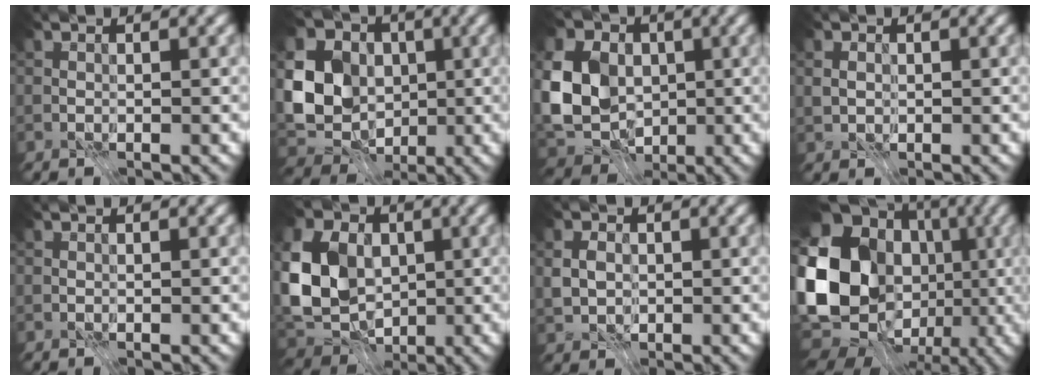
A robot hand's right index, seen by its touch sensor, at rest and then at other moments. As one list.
[{"total": 12.9, "force": [0.7, 10.7, 7.2], "torque": [-0.162, -0.003, 0.000]}, {"total": 12.2, "force": [0.8, 9.9, 7.1], "torque": [-0.163, 0.008, 0.005]}, {"total": 1.3, "force": [0.0, 1.1, 0.7], "torque": [-0.016, -0.001, -0.002]}, {"total": 0.0}, {"total": 11.1, "force": [0.0, 8.7, 6.8], "torque": [-0.162, 0.000, -0.007]}, {"total": 3.0, "force": [-0.1, 2.5, 1.8], "torque": [-0.036, 0.007, -0.008]}, {"total": 18.2, "force": [-1.5, 14.6, 10.8], "torque": [-0.223, -0.007, -0.023]}]